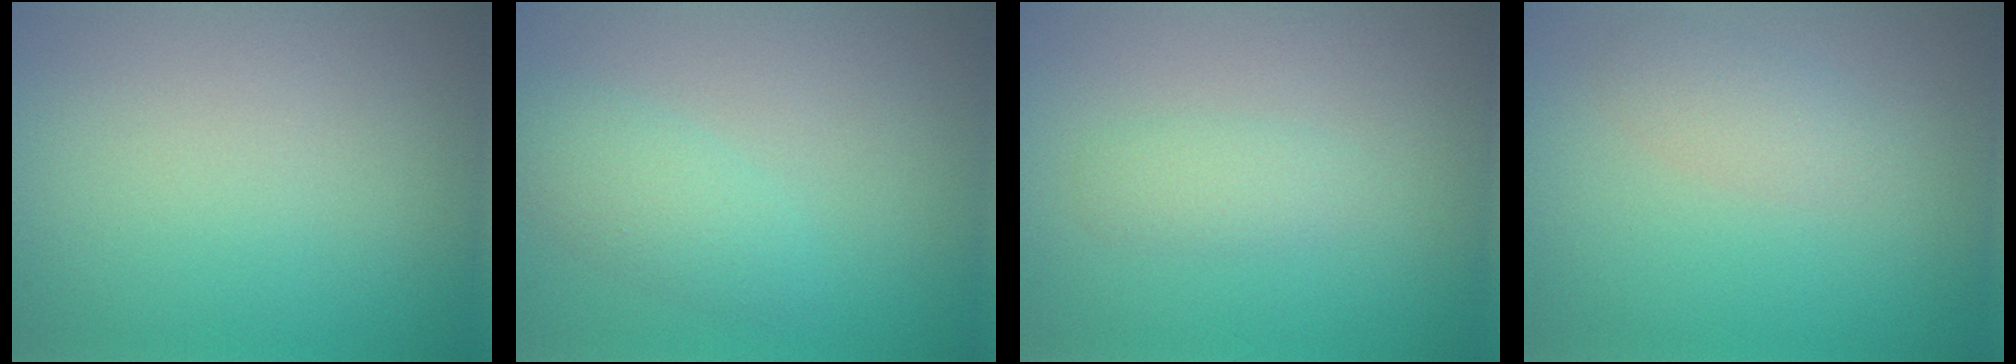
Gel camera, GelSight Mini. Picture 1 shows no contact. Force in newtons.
{"total": 2.5, "press": 2.5, "slide": 0.0}
{"total": 1.4, "press": 1.4, "slide": 0.0}
{"total": 1.7, "press": 1.7, "slide": 0.0}